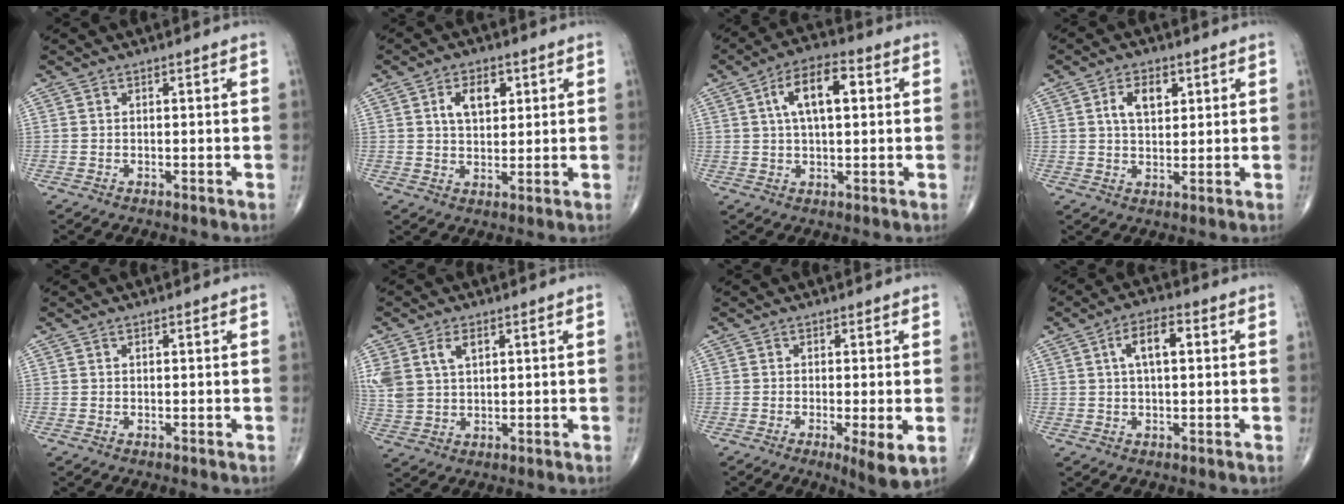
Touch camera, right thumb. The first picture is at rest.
{"total": 6.3, "force": [2.2, 3.8, 4.5], "torque": [-0.057, -0.007, 0.038]}
{"total": 10.2, "force": [2.5, 4.6, 8.7], "torque": [-0.145, 0.015, 0.035]}
{"total": 5.8, "force": [2.0, 3.4, 4.3], "torque": [-0.060, -0.005, 0.034]}
{"total": 0.0}
{"total": 8.8, "force": [3.4, 5.5, 5.9], "torque": [-0.130, 0.000, 0.076]}
{"total": 5.4, "force": [-1.3, 1.0, 5.2], "torque": [-0.089, -0.019, -0.023]}
{"total": 6.6, "force": [1.5, 2.9, 5.7], "torque": [-0.098, 0.012, 0.023]}